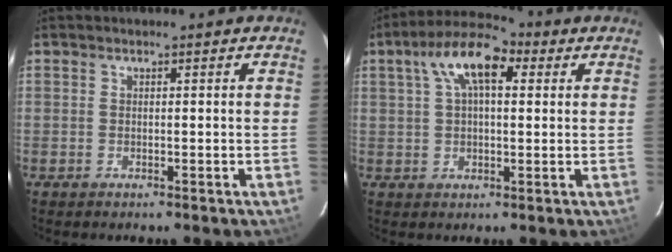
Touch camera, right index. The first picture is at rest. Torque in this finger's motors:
{"motor_torque": [0.62, -0.26, 0.57, 0.13]}